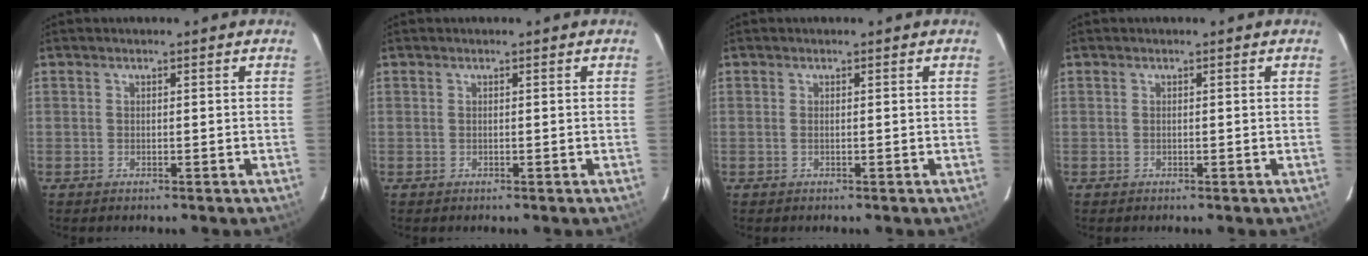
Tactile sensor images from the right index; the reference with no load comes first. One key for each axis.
{"total": 0.0}
{"total": 0.5, "fx": -0.1, "fy": -0.1, "fz": 0.5, "tx": -0.009, "ty": 0.000, "tz": -0.003}
{"total": 0.0}